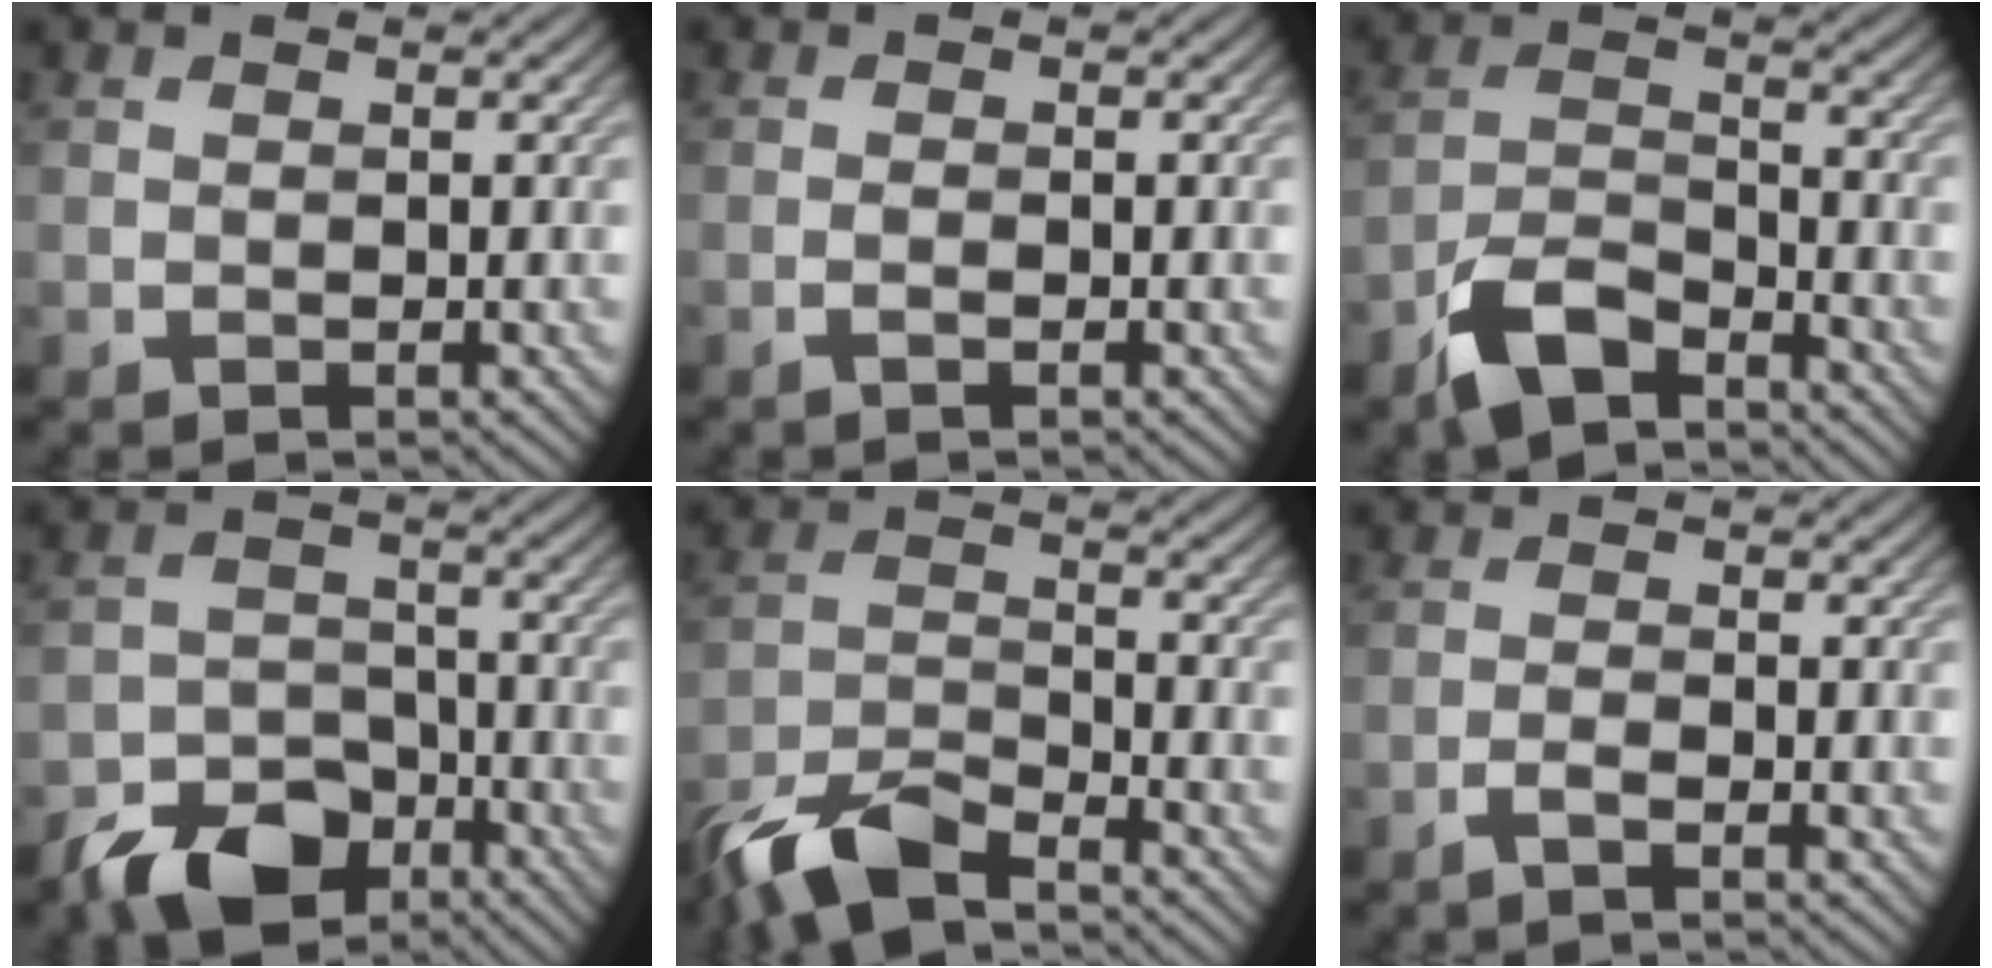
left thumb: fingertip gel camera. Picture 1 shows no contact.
{"total": 1.1, "force": [-0.6, 0.1, 0.9], "torque": [-0.018, 0.002, -0.014]}
{"total": 7.5, "force": [-5.6, 2.8, 4.1], "torque": [-0.085, -0.001, -0.123]}
{"total": 8.9, "force": [-6.2, 5.1, 3.9], "torque": [-0.072, -0.007, -0.118]}
{"total": 8.2, "force": [-6.7, 2.2, 4.2], "torque": [-0.088, -0.006, -0.141]}
{"total": 1.9, "force": [-1.4, 0.2, 1.3], "torque": [-0.025, 0.004, -0.035]}